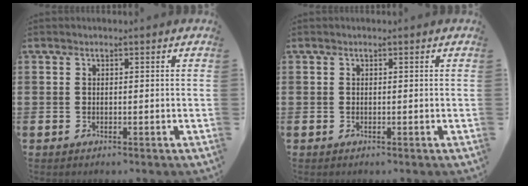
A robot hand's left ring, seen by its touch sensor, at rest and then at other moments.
{"total": 0.0}